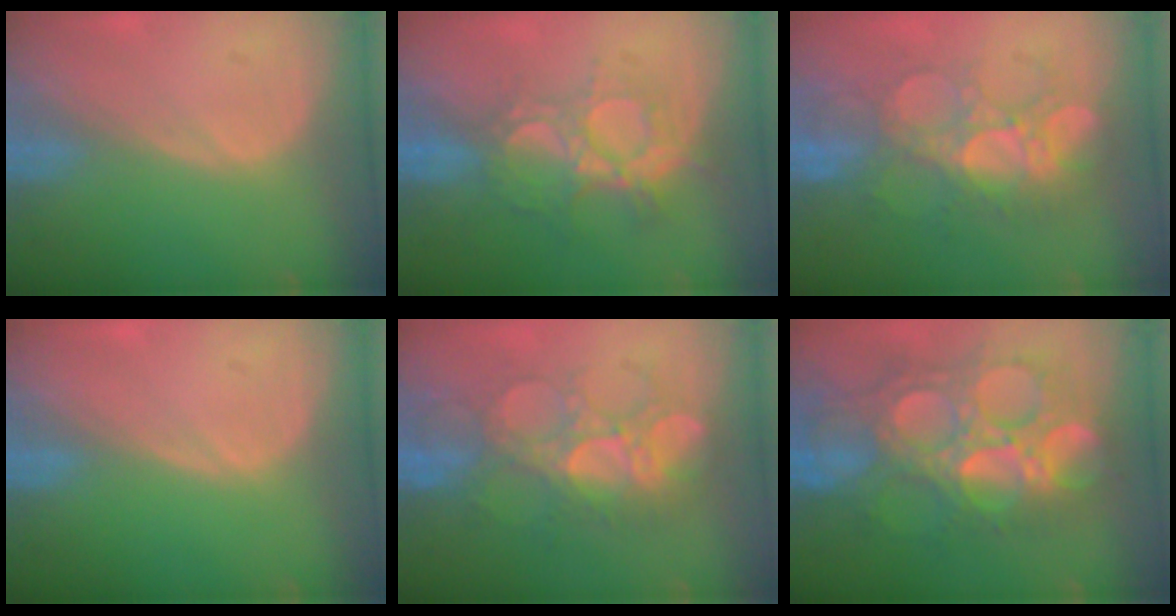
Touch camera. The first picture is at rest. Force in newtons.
{"total": 9.3, "press": 7.9, "slide": 4.9}
{"total": 8.7, "press": 8.5, "slide": 1.6}
{"total": 0.0}
{"total": 9.0, "press": 8.8, "slide": 1.7}
{"total": 13.4, "press": 13.3, "slide": 1.5}